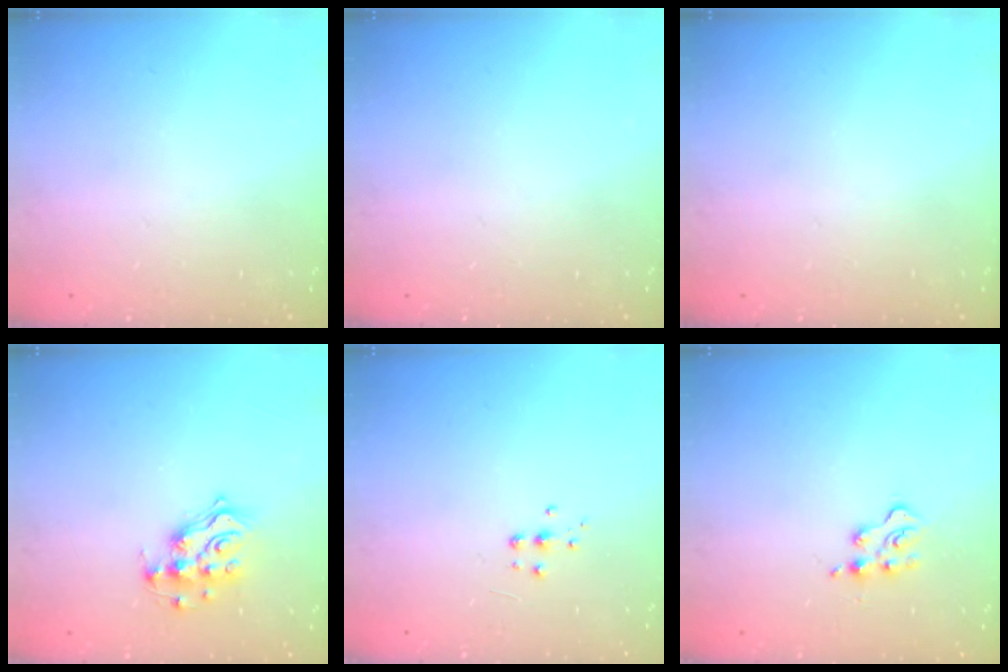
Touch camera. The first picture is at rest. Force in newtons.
{"total": 0.0}
{"total": 0.0}
{"total": 11.0, "press": 11.0, "slide": 0.4}
{"total": 4.8, "press": 4.7, "slide": 0.4}
{"total": 5.3, "press": 5.3, "slide": 0.5}